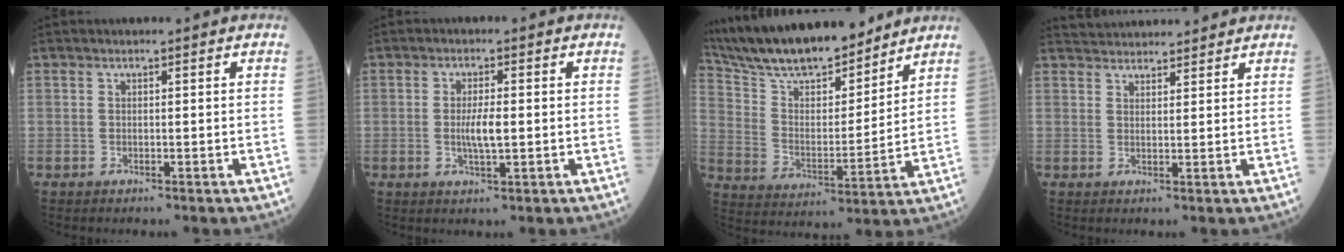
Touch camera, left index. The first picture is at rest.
{"total": 3.5, "force": [-0.4, 0.6, 3.5], "torque": [-0.068, -0.007, -0.008]}
{"total": 18.7, "force": [16.6, 3.3, 7.9], "torque": [-0.147, 0.009, 0.287]}
{"total": 8.4, "force": [8.1, 1.5, 1.6], "torque": [-0.021, 0.028, 0.113]}